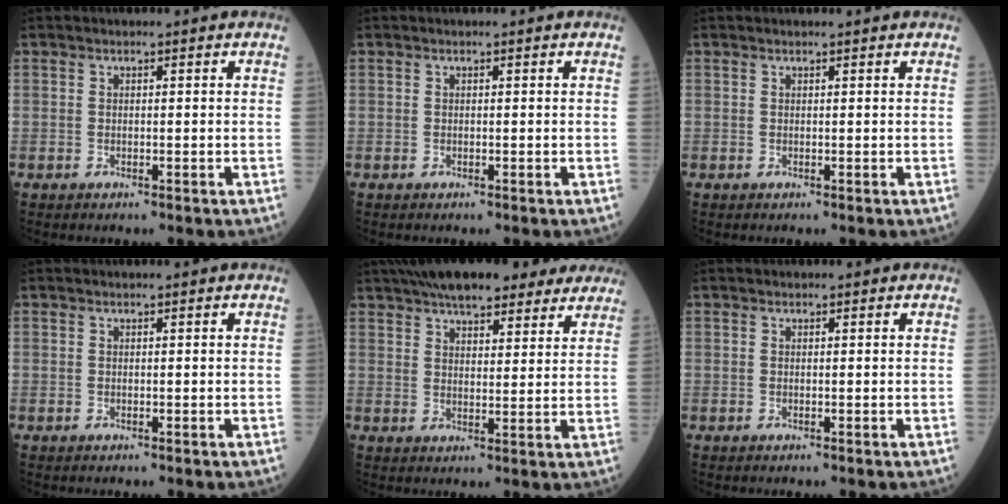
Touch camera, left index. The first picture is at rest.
{"total": 0.0}
{"total": 0.8, "force": [0.7, -0.1, 0.2], "torque": [-0.007, 0.004, 0.011]}
{"total": 0.0}
{"total": 17.2, "force": [14.0, 5.3, 8.5], "torque": [-0.132, 0.046, 0.190]}
{"total": 0.0}